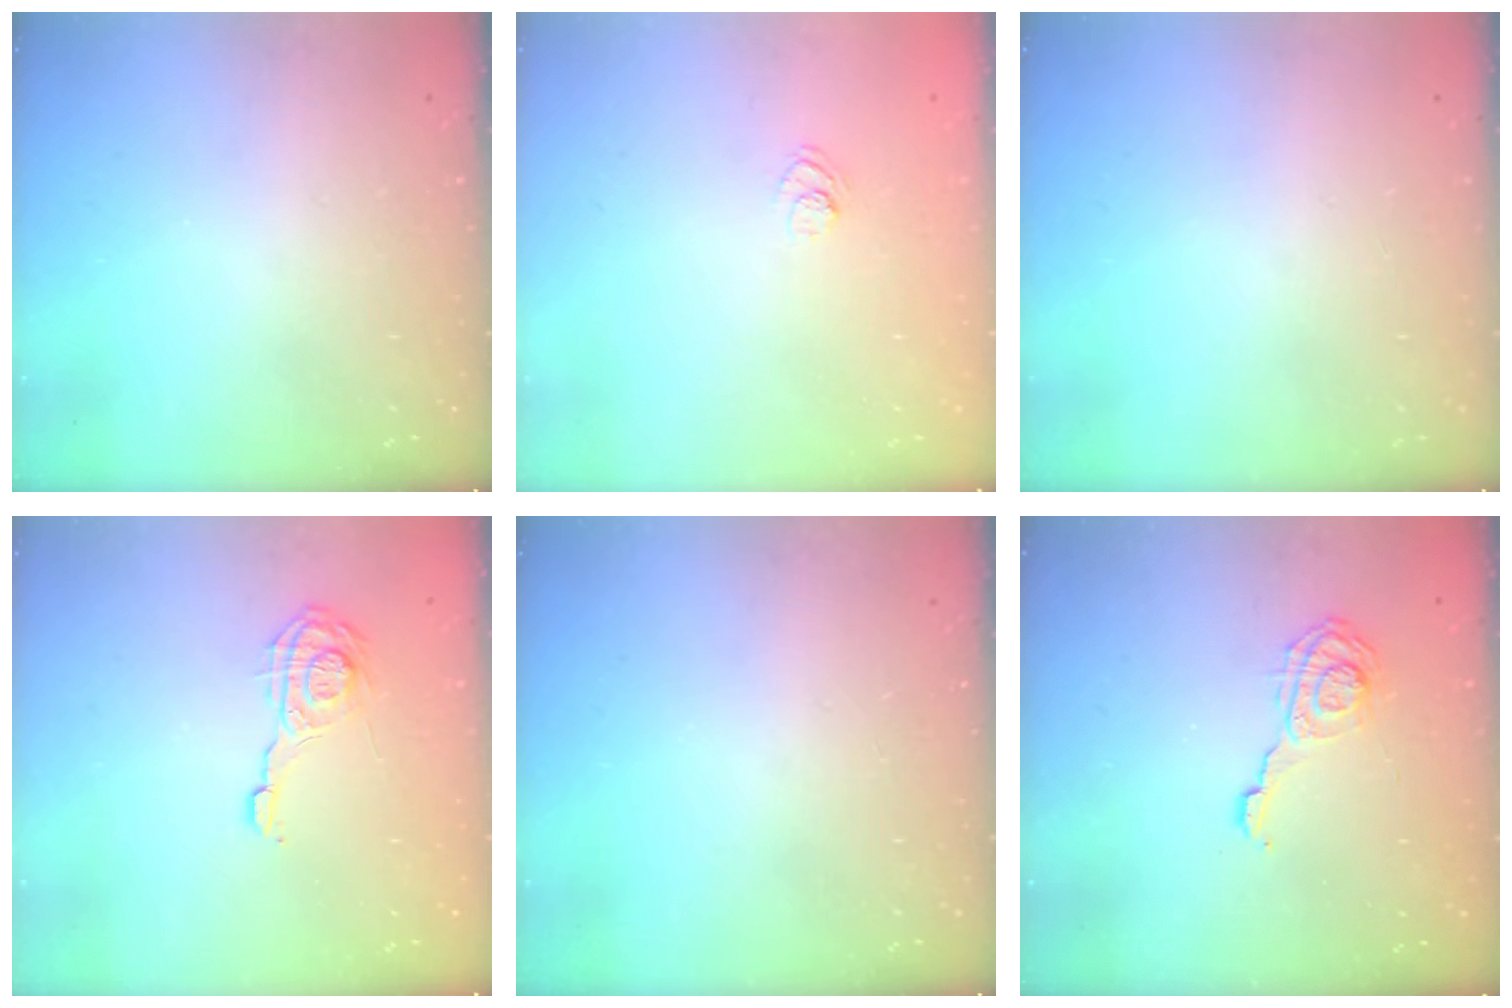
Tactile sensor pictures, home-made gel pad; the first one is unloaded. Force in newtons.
{"total": 3.3, "press": 3.1, "slide": 1.1}
{"total": 0.0}
{"total": 10.3, "press": 10.3, "slide": 0.8}
{"total": 0.0}
{"total": 7.8, "press": 7.8, "slide": 0.2}